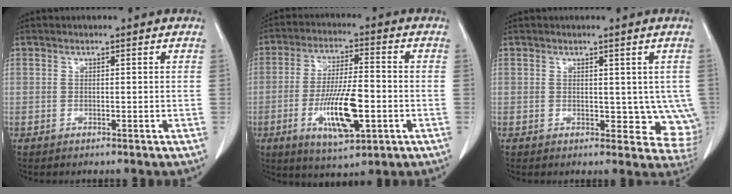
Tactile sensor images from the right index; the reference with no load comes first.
{"total": 11.8, "force": [-3.3, 2.9, 10.9], "torque": [-0.207, -0.008, -0.051]}
{"total": 6.2, "force": [0.8, 4.0, 4.7], "torque": [-0.027, -0.009, 0.015]}